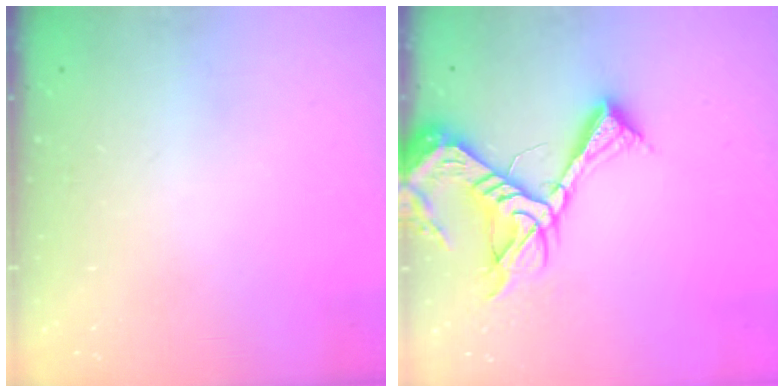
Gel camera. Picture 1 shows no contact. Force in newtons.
{"total": 16.1, "press": 16.0, "slide": 1.9}